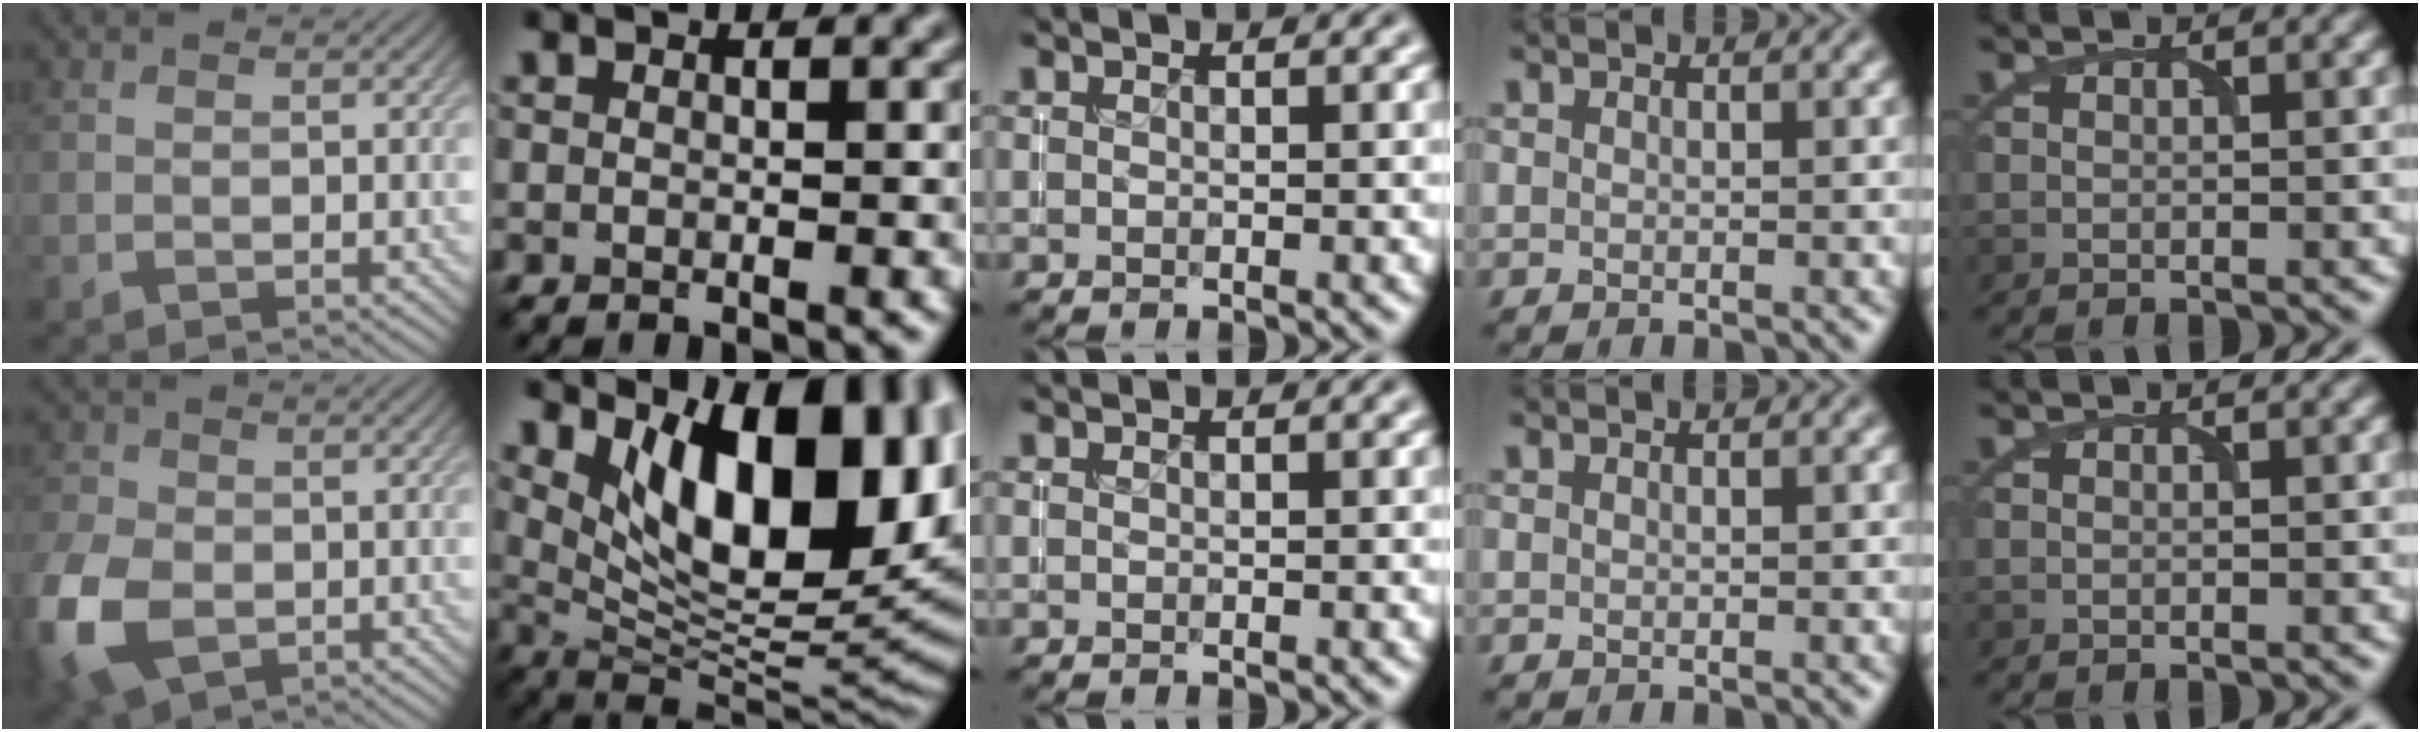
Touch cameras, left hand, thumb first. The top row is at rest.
{"thumb": {"total": 10.6, "force": [-3.4, 7.2, 7.1], "torque": [-0.205, -0.029, -0.062]}, "index": {"total": 14.1, "force": [4.7, 6.3, 11.7], "torque": [-0.136, -0.007, 0.075]}}